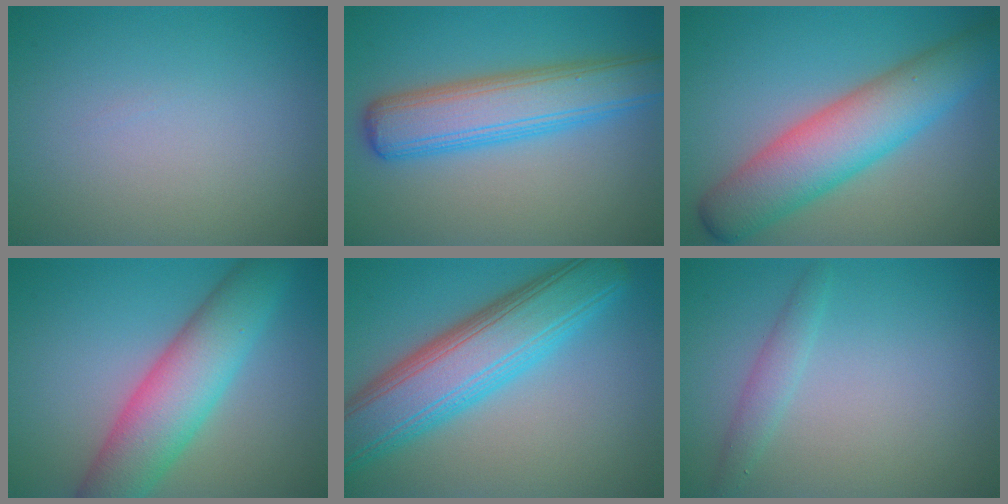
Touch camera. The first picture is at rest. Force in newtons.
{"total": 7.0, "press": 7.0, "slide": 0.1}
{"total": 8.2, "press": 8.2, "slide": 0.2}
{"total": 7.6, "press": 7.6, "slide": 0.2}
{"total": 9.6, "press": 9.6, "slide": 0.4}
{"total": 1.5, "press": 1.5, "slide": 0.0}